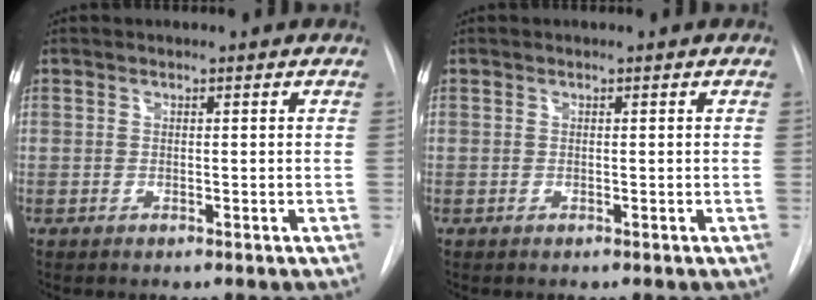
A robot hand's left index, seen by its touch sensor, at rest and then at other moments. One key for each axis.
{"total": 0.0}